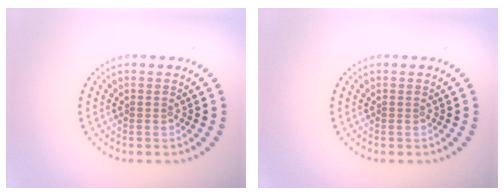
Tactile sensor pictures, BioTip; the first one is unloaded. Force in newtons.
{"total": 0.0}